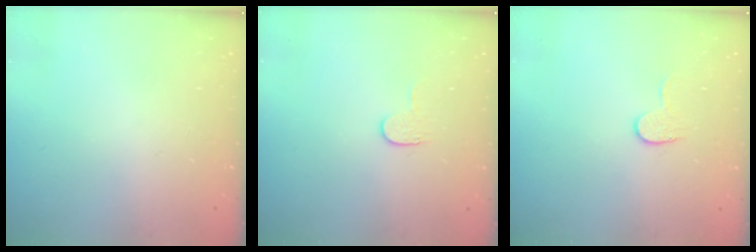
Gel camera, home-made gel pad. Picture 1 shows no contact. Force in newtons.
{"total": 3.6, "press": 3.6, "slide": 0.3}
{"total": 5.4, "press": 5.4, "slide": 0.5}